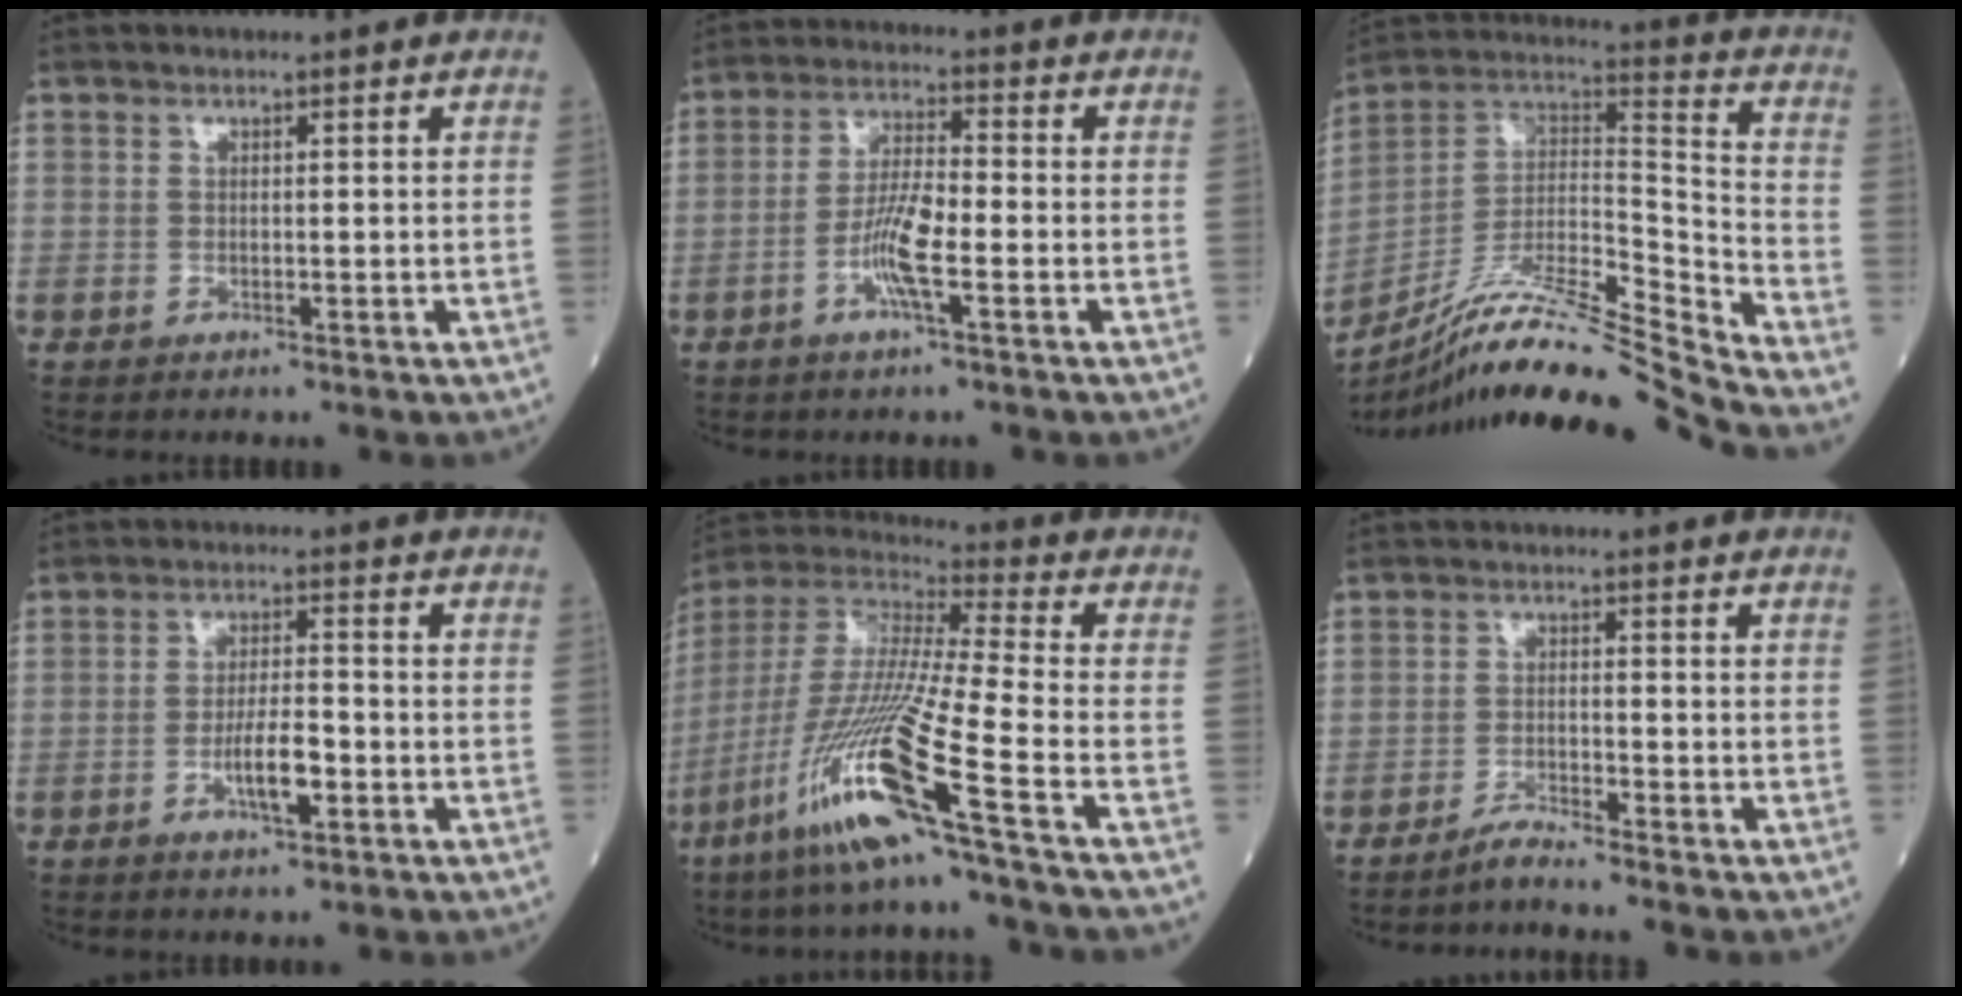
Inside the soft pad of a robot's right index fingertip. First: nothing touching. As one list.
[{"total": 7.0, "force": [-2.6, 0.7, 6.5], "torque": [-0.127, -0.001, -0.053]}, {"total": 21.0, "force": [-18.7, -1.6, 9.5], "torque": [-0.194, 0.003, -0.330]}, {"total": 5.6, "force": [-2.1, 1.2, 5.0], "torque": [-0.093, 0.000, -0.036]}, {"total": 20.4, "force": [-10.1, -1.0, 17.7], "torque": [-0.399, -0.054, -0.205]}, {"total": 2.8, "force": [-2.6, -0.8, 0.7], "torque": [-0.017, -0.012, -0.051]}]